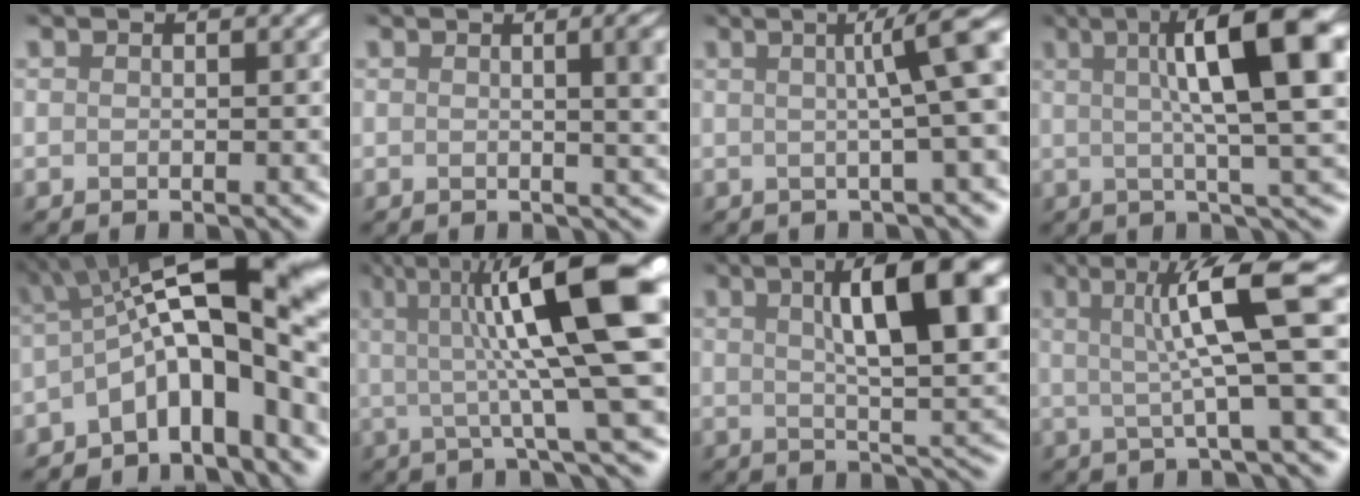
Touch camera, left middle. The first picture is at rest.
{"total": 6.3, "force": [0.9, 2.8, 5.6], "torque": [-0.021, 0.035, -0.002]}
{"total": 5.2, "force": [0.9, 0.2, 5.2], "torque": [-0.070, 0.014, 0.019]}
{"total": 10.9, "force": [2.8, 1.8, 10.4], "torque": [-0.129, 0.022, 0.052]}
{"total": 11.4, "force": [-1.7, 3.3, 10.8], "torque": [-0.164, 0.032, -0.024]}
{"total": 11.2, "force": [2.3, 1.8, 10.8], "torque": [-0.165, 0.018, 0.048]}
{"total": 9.8, "force": [3.1, 1.9, 9.1], "torque": [-0.119, 0.013, 0.058]}
{"total": 6.6, "force": [1.7, 0.5, 6.4], "torque": [-0.103, 0.016, 0.035]}